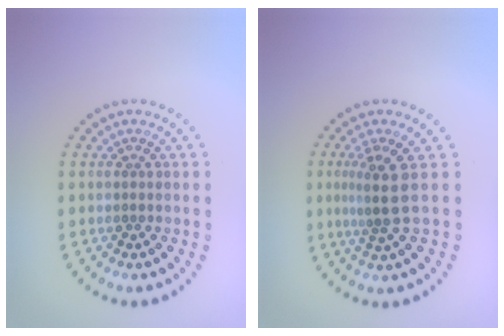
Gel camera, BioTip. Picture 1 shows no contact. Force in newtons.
{"total": 2.9, "press": 2.2, "slide": 1.9}